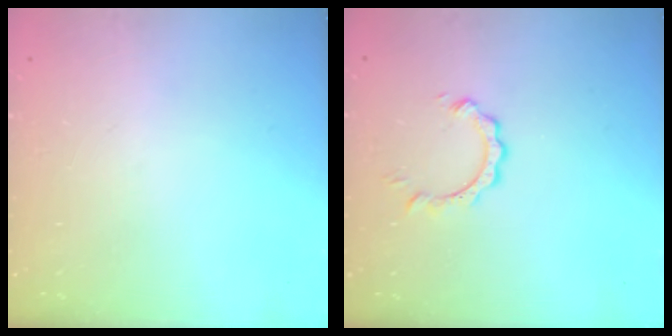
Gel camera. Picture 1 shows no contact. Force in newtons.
{"total": 3.4, "press": 3.4, "slide": 0.1}